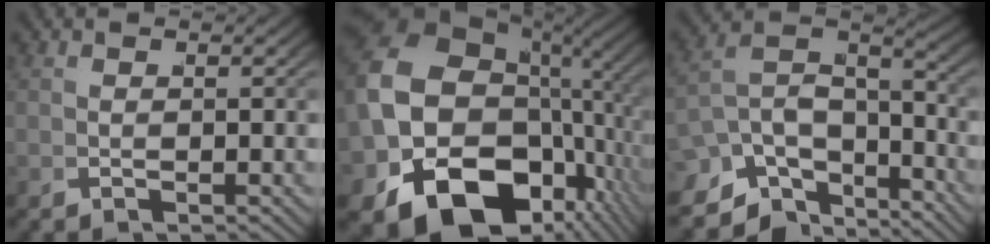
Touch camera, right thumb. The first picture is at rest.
{"total": 21.3, "force": [-3.7, 15.1, 14.5], "torque": [-0.275, -0.067, -0.039]}
{"total": 10.2, "force": [-1.3, 7.0, 7.2], "torque": [-0.142, -0.022, -0.020]}